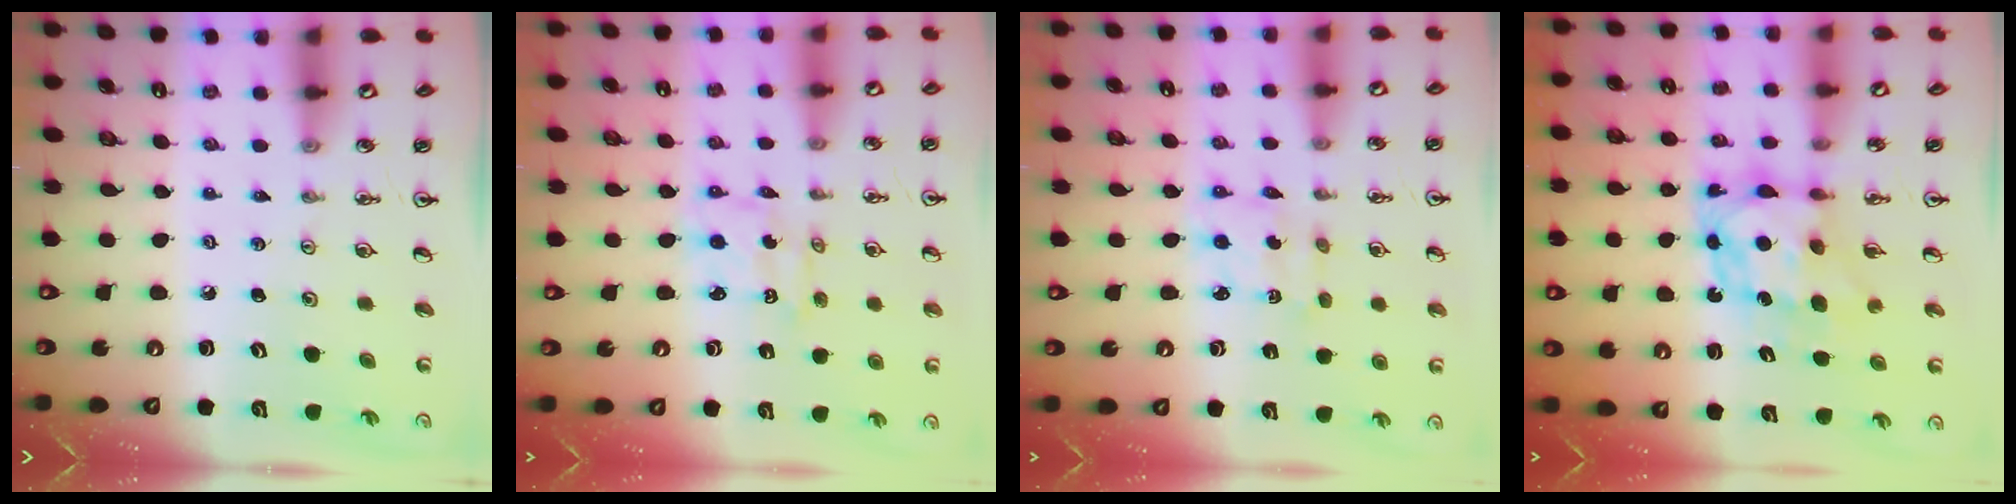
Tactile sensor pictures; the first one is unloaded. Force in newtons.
{"total": 1.9, "press": 1.9, "slide": 0.1}
{"total": 2.1, "press": 2.0, "slide": 0.4}
{"total": 7.5, "press": 7.5, "slide": 0.8}